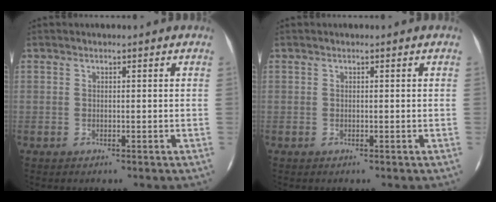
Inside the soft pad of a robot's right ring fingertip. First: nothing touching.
{"total": 0.0}